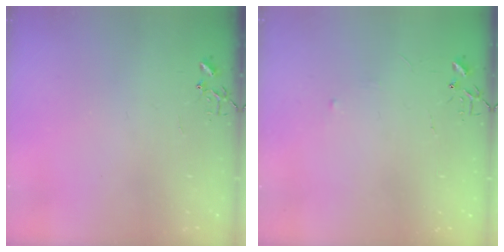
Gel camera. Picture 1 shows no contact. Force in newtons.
{"total": 2.9, "press": 2.9, "slide": 0.4}